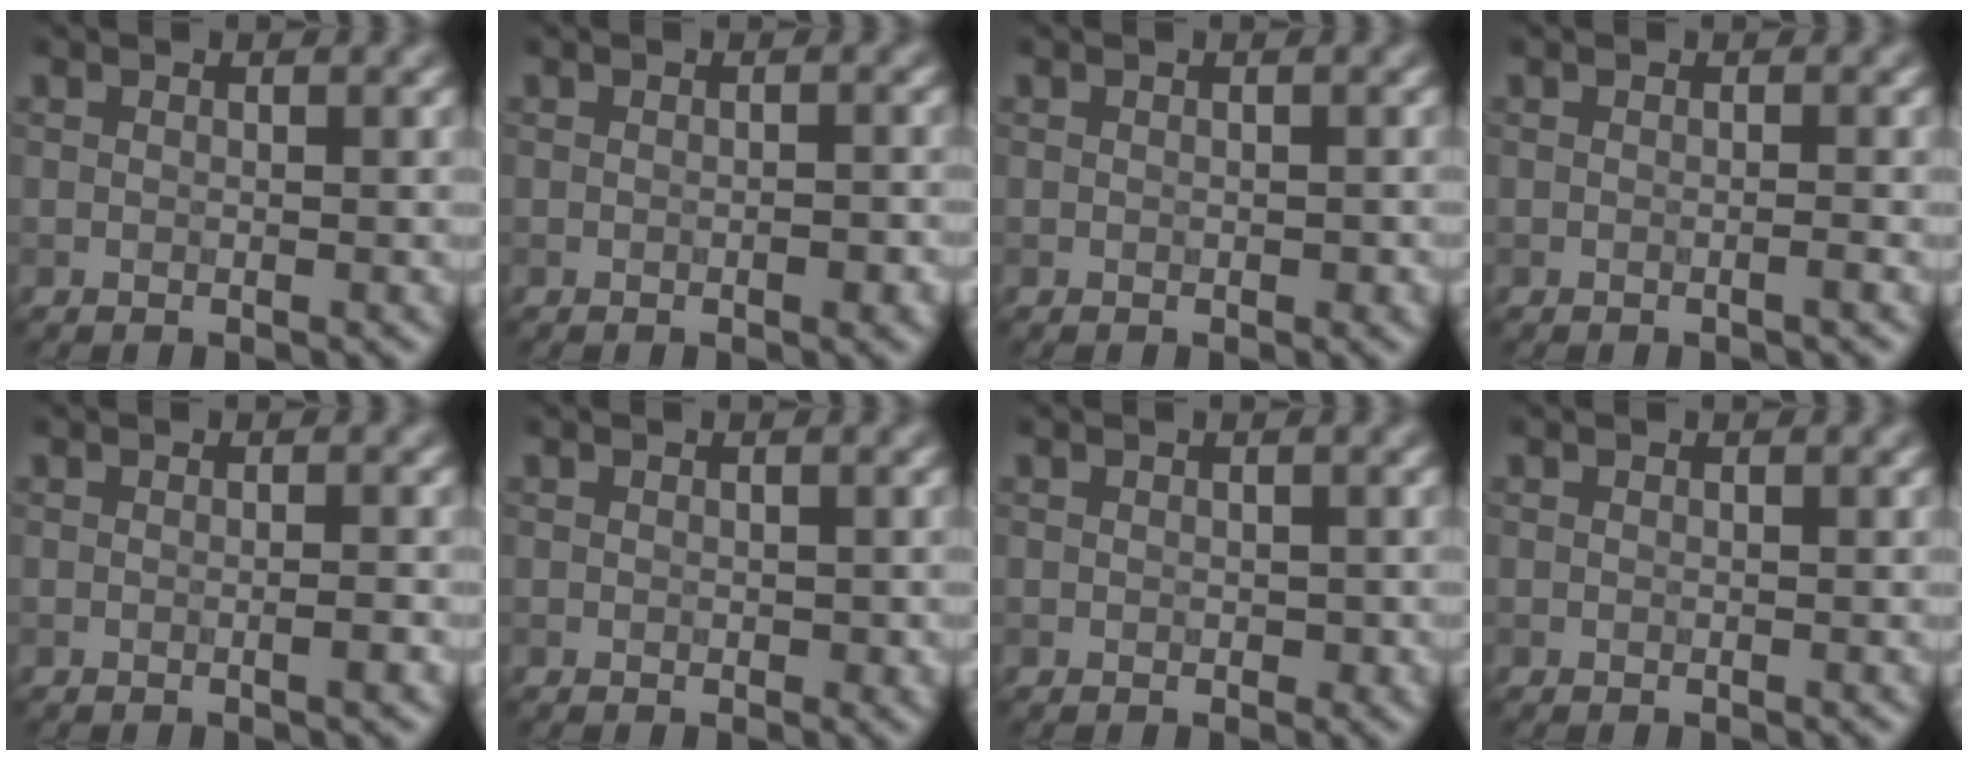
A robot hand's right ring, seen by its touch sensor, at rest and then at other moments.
{"total": 1.2, "force": [-0.4, 0.4, 1.1], "torque": [-0.015, 0.000, -0.005]}
{"total": 0.6, "force": [-0.1, 0.4, 0.5], "torque": [-0.007, -0.002, 0.000]}
{"total": 0.6, "force": [-0.3, 0.0, 0.5], "torque": [-0.006, 0.000, -0.007]}
{"total": 1.1, "force": [-0.3, 0.1, 1.0], "torque": [-0.013, 0.001, -0.006]}
{"total": 0.7, "force": [0.0, 0.6, 0.5], "torque": [-0.004, -0.004, -0.001]}
{"total": 0.7, "force": [0.0, 0.6, 0.4], "torque": [-0.004, -0.005, -0.001]}
{"total": 0.0}